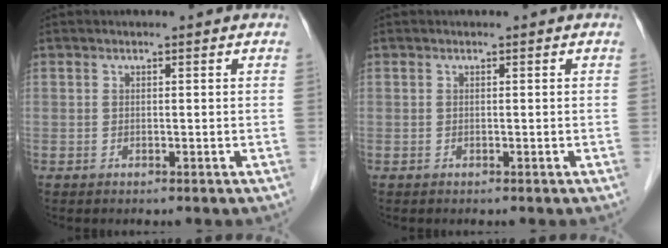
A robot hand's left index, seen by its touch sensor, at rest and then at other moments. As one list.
[{"total": 0.0}]